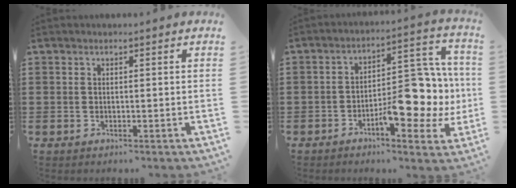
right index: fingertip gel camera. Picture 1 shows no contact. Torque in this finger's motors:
{"motor_torque": [2.14, 0.00, 0.76, 0.17]}